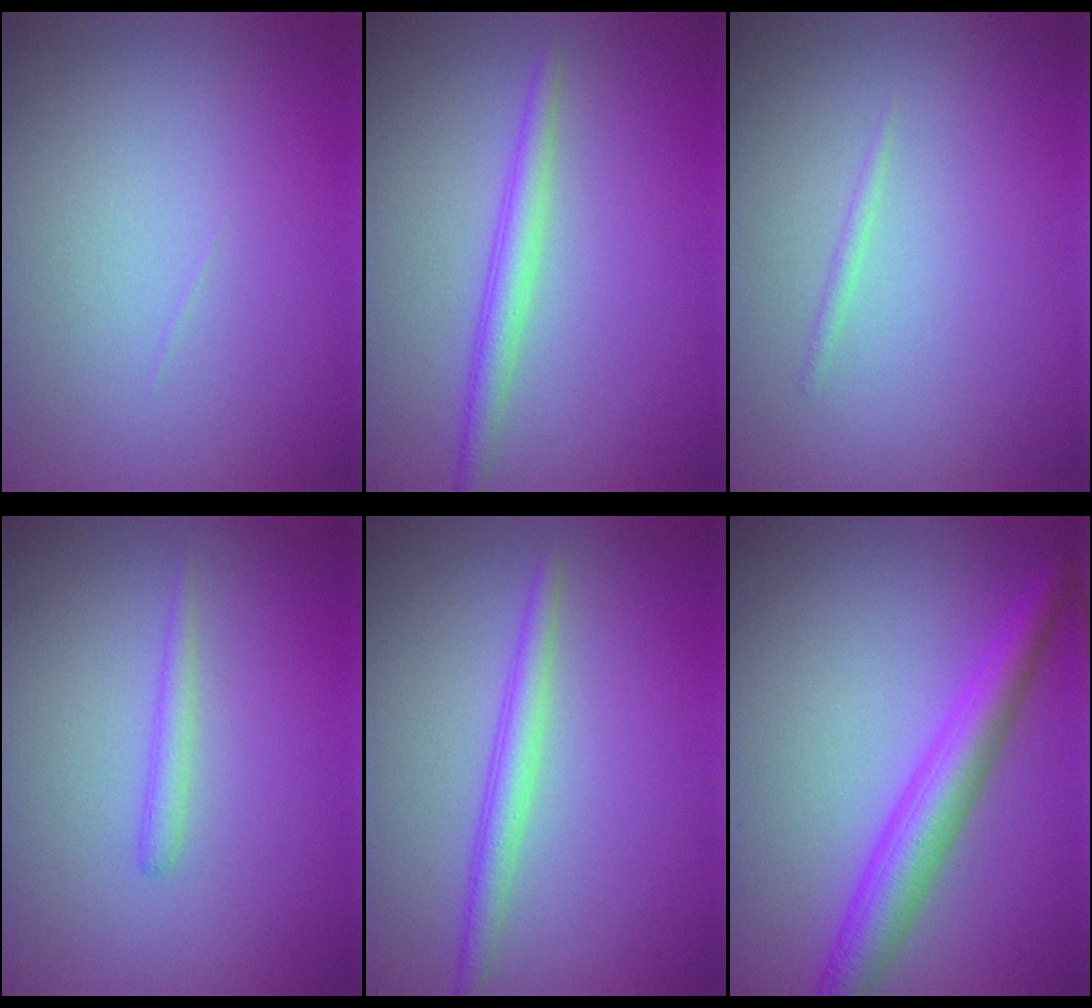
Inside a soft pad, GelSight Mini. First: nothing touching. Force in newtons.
{"total": 2.3, "press": 2.3, "slide": 0.1}
{"total": 0.5, "press": 0.5, "slide": 0.0}
{"total": 1.2, "press": 1.2, "slide": 0.0}
{"total": 2.3, "press": 2.3, "slide": 0.1}
{"total": 4.8, "press": 4.8, "slide": 0.1}